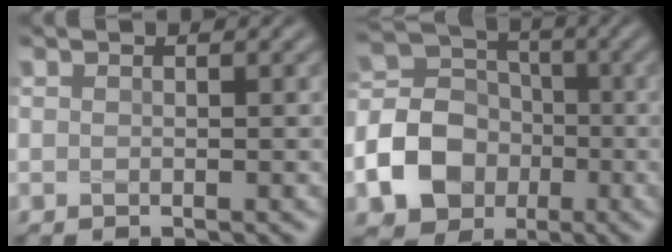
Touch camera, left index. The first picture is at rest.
{"total": 8.2, "force": [-2.6, 6.8, 3.8], "torque": [-0.073, -0.001, -0.067]}